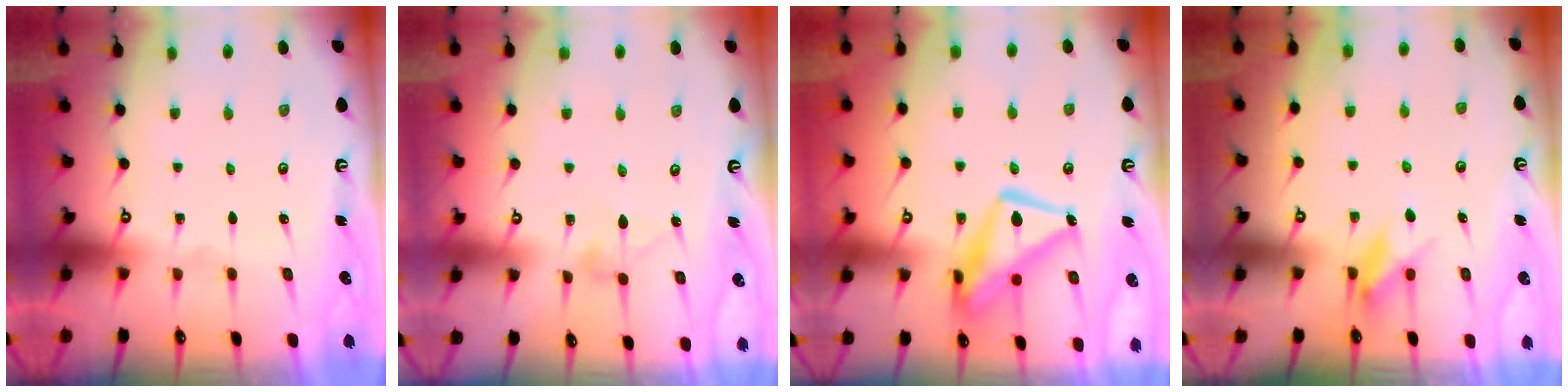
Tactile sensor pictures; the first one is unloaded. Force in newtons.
{"total": 3.7, "press": 3.7, "slide": 0.1}
{"total": 15.8, "press": 15.8, "slide": 1.3}
{"total": 8.5, "press": 8.4, "slide": 0.7}